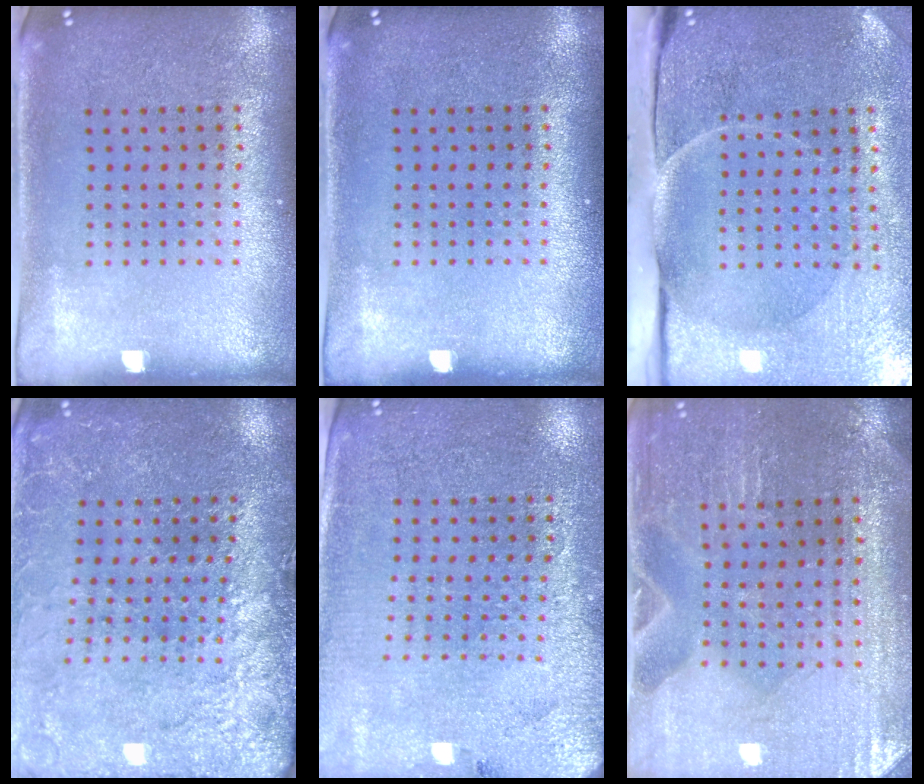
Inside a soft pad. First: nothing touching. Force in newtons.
{"total": 0.0}
{"total": 4.9, "press": 4.0, "slide": 2.9}
{"total": 2.9, "press": 2.9, "slide": 0.3}
{"total": 2.8, "press": 2.7, "slide": 0.5}
{"total": 0.8, "press": 0.8, "slide": 0.1}